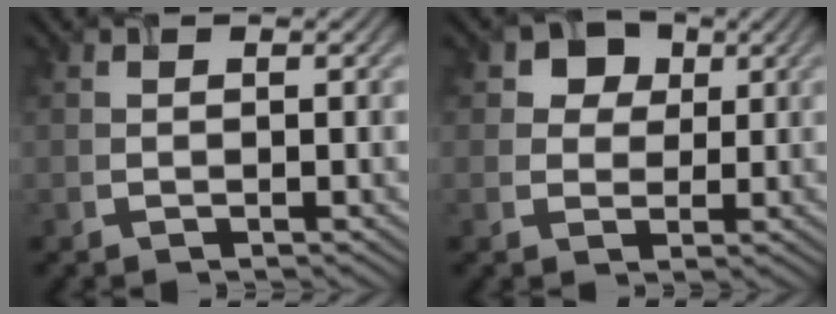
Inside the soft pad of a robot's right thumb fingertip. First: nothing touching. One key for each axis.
{"total": 4.6, "fx": 1.9, "fy": 3.9, "fz": 1.6, "tx": -0.042, "ty": -0.015, "tz": 0.033}